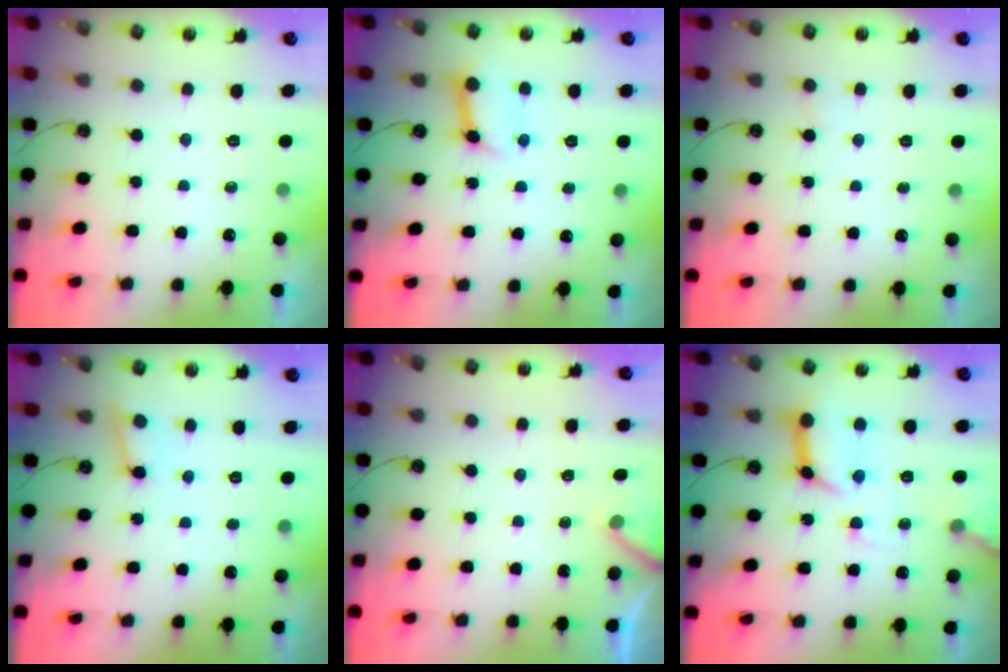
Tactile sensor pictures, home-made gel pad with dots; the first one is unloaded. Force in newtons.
{"total": 8.9, "press": 8.8, "slide": 1.2}
{"total": 2.9, "press": 2.9, "slide": 0.2}
{"total": 2.9, "press": 2.9, "slide": 0.3}
{"total": 4.9, "press": 4.9, "slide": 0.4}
{"total": 14.2, "press": 14.1, "slide": 1.7}